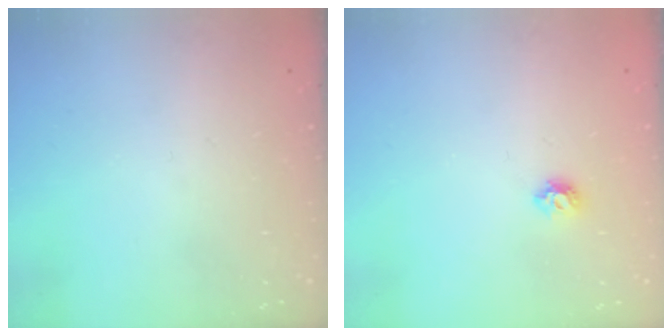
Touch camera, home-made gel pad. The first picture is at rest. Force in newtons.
{"total": 4.9, "press": 4.8, "slide": 0.9}